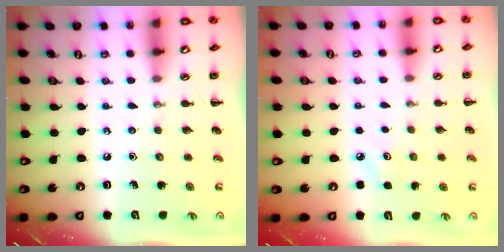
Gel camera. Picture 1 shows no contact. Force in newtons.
{"total": 2.8, "press": 2.7, "slide": 0.8}